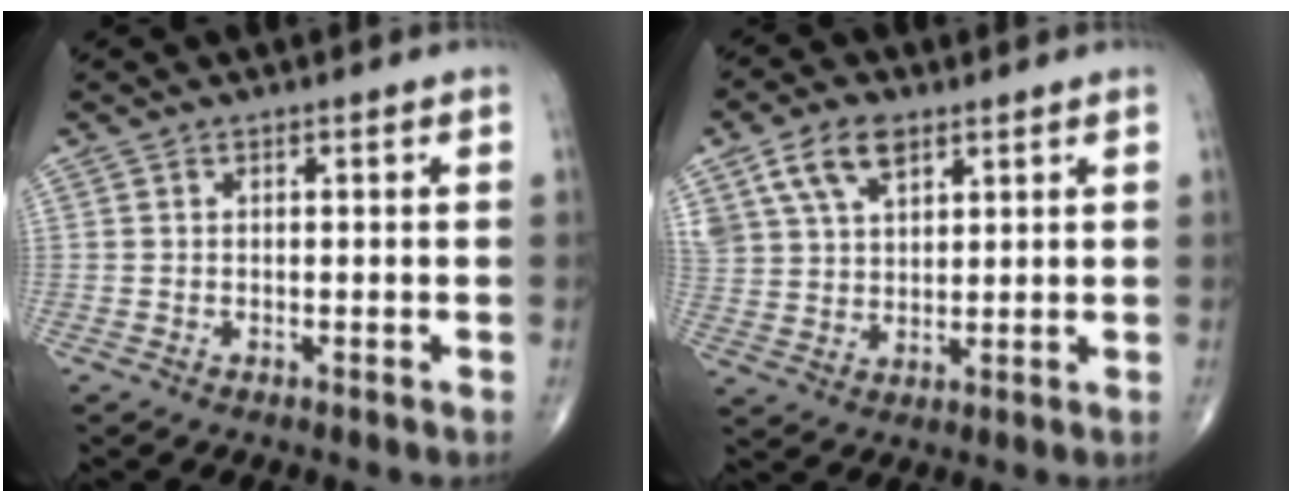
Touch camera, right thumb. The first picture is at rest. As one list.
[{"total": 9.5, "force": [5.3, 5.3, 5.9], "torque": [-0.104, -0.010, 0.106]}]